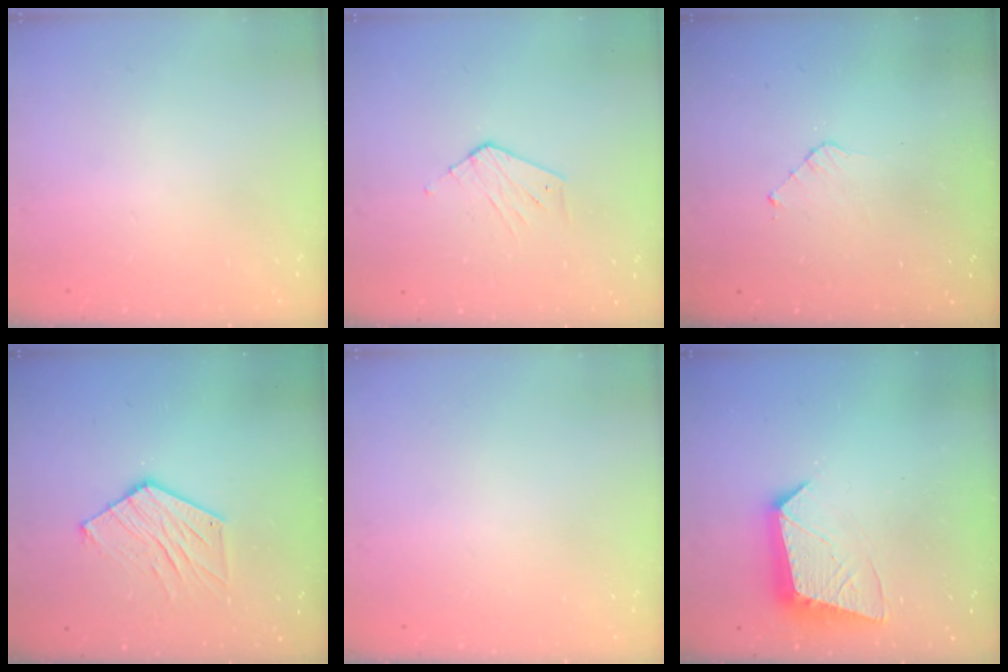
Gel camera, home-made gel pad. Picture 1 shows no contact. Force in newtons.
{"total": 3.1, "press": 3.1, "slide": 0.3}
{"total": 3.5, "press": 3.5, "slide": 0.2}
{"total": 10.1, "press": 10.1, "slide": 0.9}
{"total": 0.0}
{"total": 11.5, "press": 11.5, "slide": 0.7}